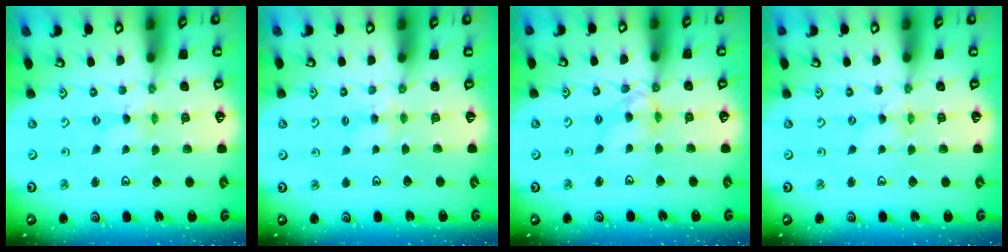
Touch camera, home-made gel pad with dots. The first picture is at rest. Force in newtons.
{"total": 3.9, "press": 3.9, "slide": 0.3}
{"total": 9.0, "press": 9.0, "slide": 0.8}
{"total": 0.0}